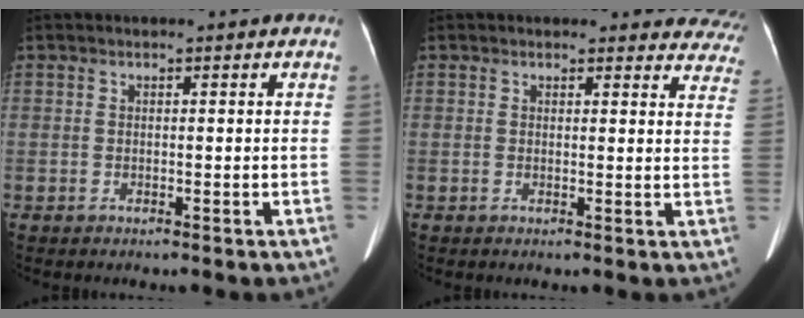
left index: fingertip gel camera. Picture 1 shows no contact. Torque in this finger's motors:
{"motor_torque": [0.71, -0.54, 0.06, 0.02]}